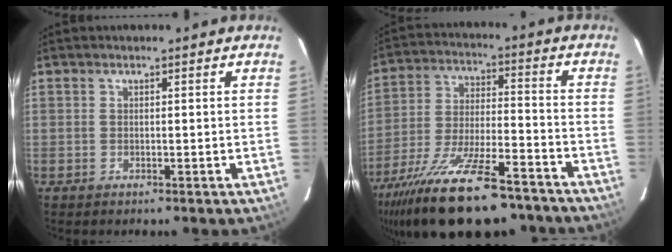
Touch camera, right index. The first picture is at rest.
{"total": 25.2, "force": [-19.4, 7.2, 14.4], "torque": [-0.276, -0.051, -0.300]}